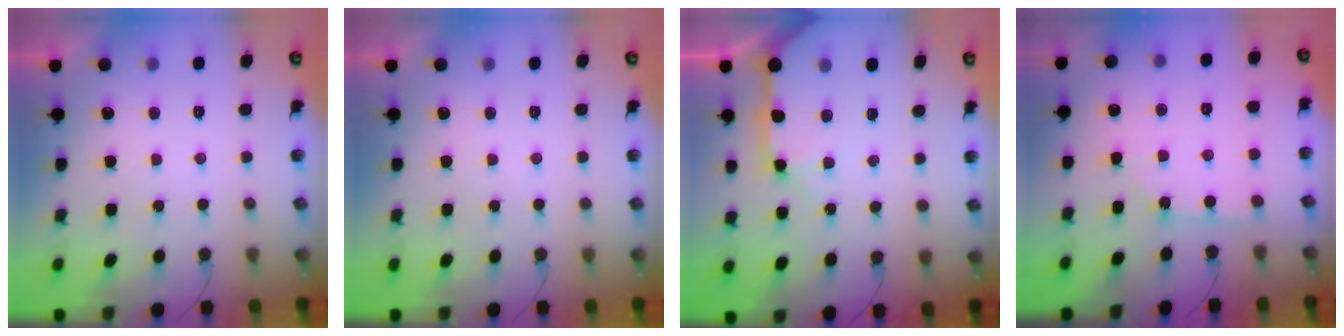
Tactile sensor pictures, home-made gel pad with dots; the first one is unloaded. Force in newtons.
{"total": 0.0}
{"total": 11.7, "press": 11.6, "slide": 1.7}
{"total": 2.5, "press": 2.5, "slide": 0.2}